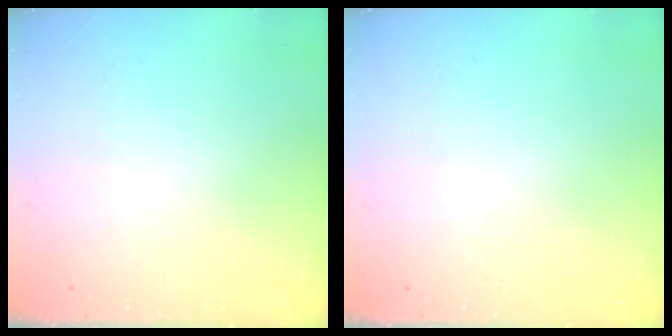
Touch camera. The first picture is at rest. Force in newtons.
{"total": 0.0}